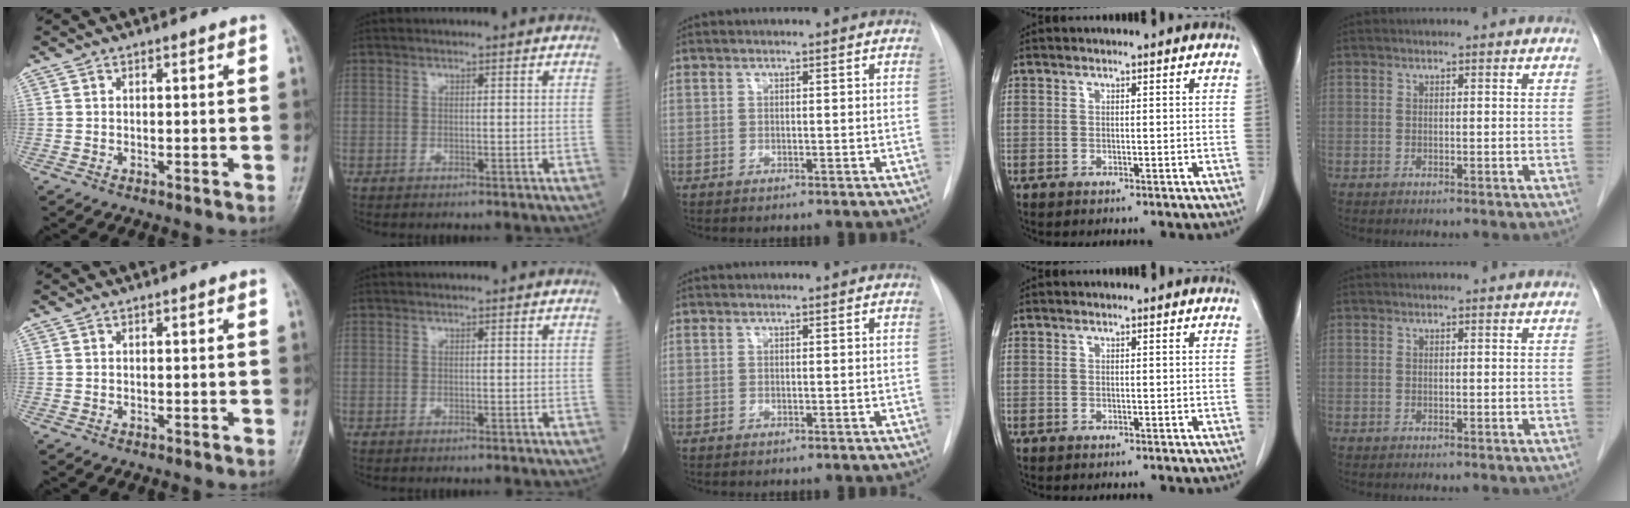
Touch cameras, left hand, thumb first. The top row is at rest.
{}